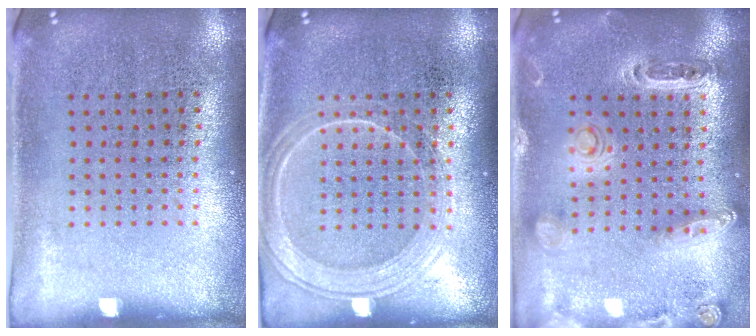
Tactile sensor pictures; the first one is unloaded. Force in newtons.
{"total": 2.4, "press": 2.4, "slide": 0.4}
{"total": 1.2, "press": 1.2, "slide": 0.3}